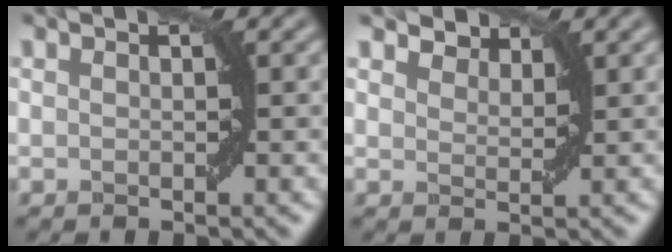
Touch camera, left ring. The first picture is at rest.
{"total": 2.3, "force": [2.1, 0.7, 0.4], "torque": [-0.010, 0.002, 0.032]}